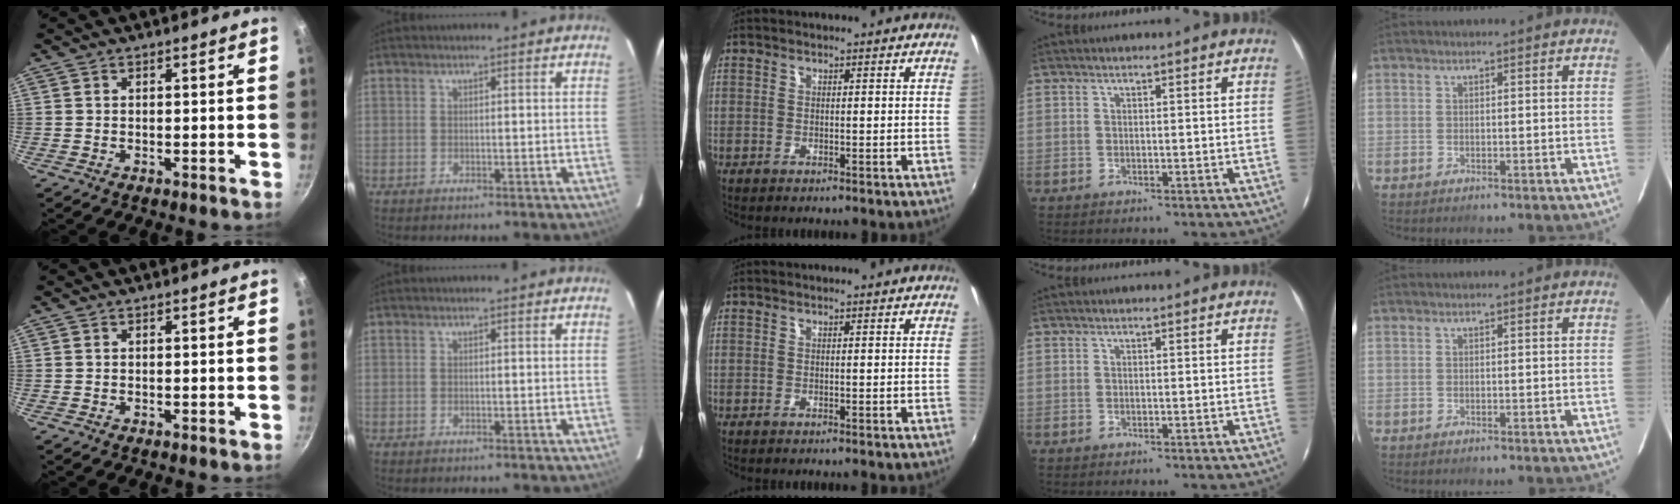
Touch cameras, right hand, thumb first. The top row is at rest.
{}